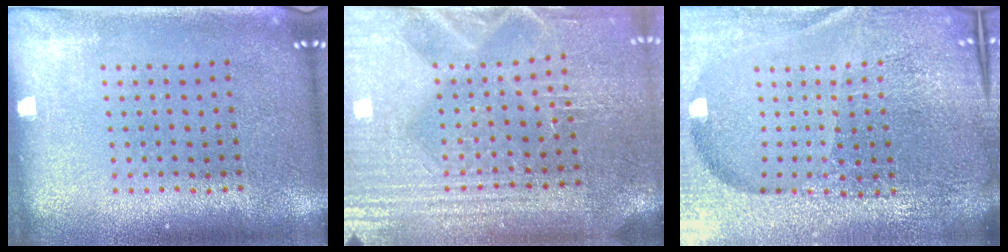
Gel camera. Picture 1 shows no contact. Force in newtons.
{"total": 4.1, "press": 3.8, "slide": 1.6}
{"total": 6.7, "press": 5.8, "slide": 3.3}